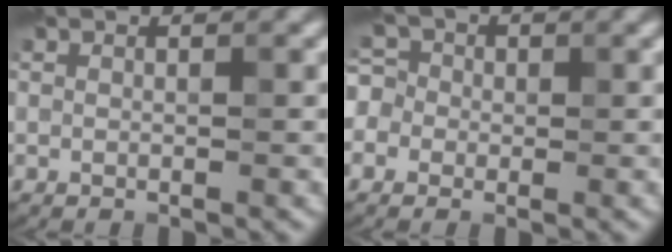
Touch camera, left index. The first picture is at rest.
{"total": 3.9, "force": [-0.7, 3.8, 0.9], "torque": [-0.002, 0.019, -0.051]}